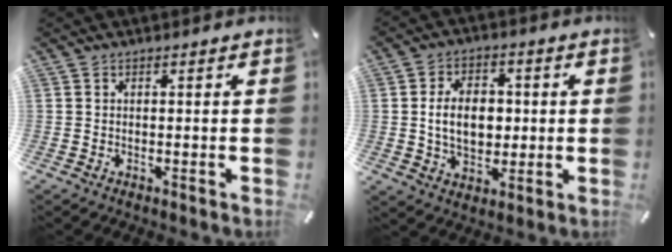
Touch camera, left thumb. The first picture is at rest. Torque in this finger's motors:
{"motor_torque": [2.17, 2.38, 1.40, 0.07, 0.21]}